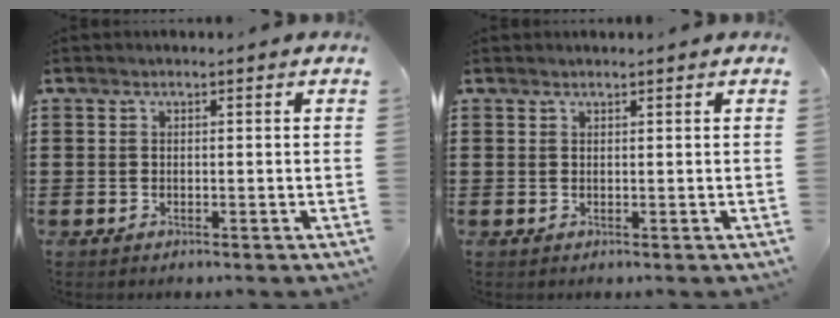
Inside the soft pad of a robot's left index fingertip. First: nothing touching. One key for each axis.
{"total": 0.6, "fx": 0.6, "fy": 0.0, "fz": 0.2, "tx": -0.005, "ty": -0.001, "tz": 0.012}